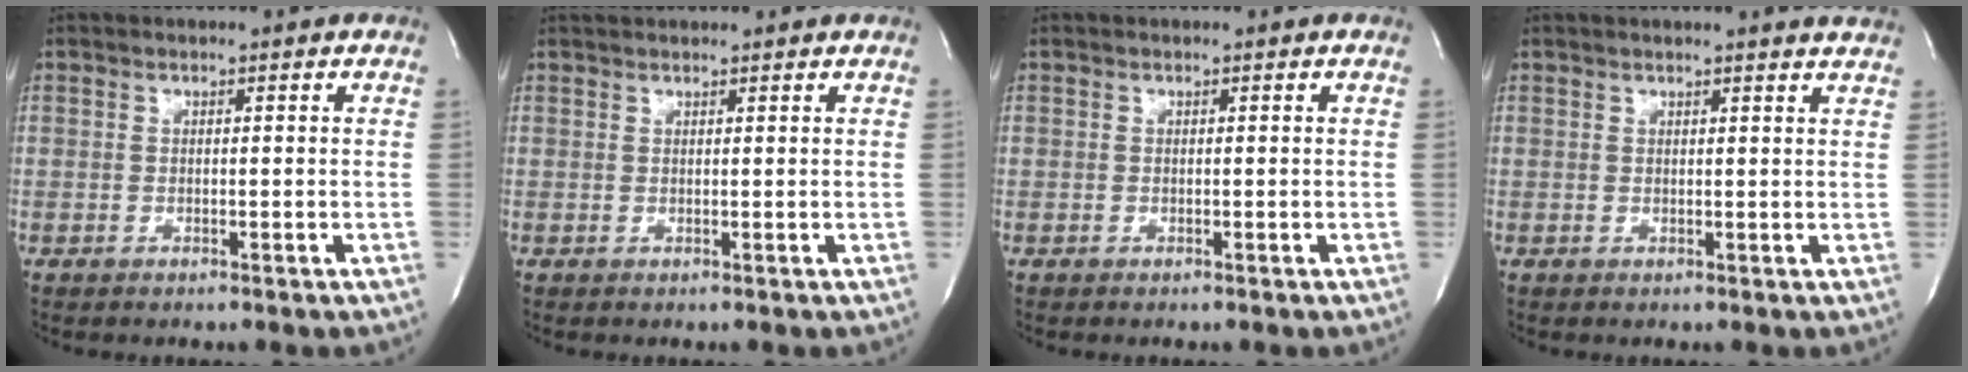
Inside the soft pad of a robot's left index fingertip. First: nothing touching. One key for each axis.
{"total": 4.4, "fx": 4.1, "fy": 0.4, "fz": 1.5, "tx": -0.020, "ty": 0.034, "tz": 0.059}
{"total": 0.0}
{"total": 7.9, "fx": 7.5, "fy": -0.4, "fz": 2.6, "tx": -0.035, "ty": -0.002, "tz": 0.067}